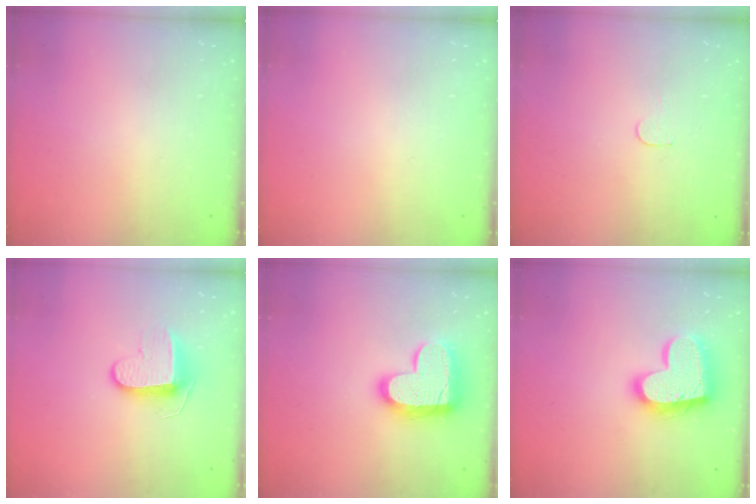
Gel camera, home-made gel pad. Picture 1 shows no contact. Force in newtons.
{"total": 0.0}
{"total": 3.4, "press": 3.4, "slide": 0.3}
{"total": 9.4, "press": 9.4, "slide": 0.2}
{"total": 17.2, "press": 17.1, "slide": 1.1}
{"total": 19.0, "press": 18.9, "slide": 1.6}